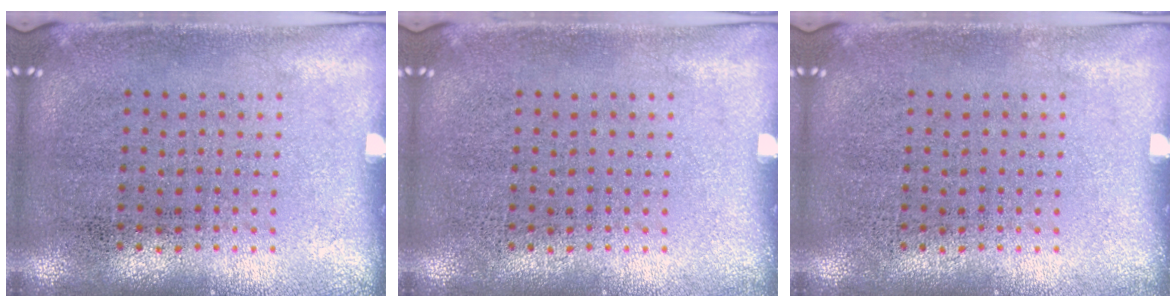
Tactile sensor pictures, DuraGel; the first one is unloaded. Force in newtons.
{"total": 0.0}
{"total": 0.0}